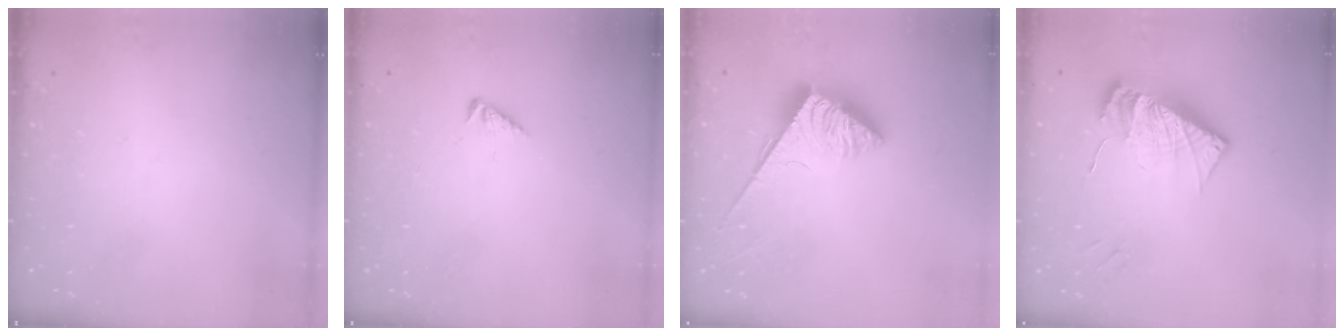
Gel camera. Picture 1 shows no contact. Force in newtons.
{"total": 2.1, "press": 2.1, "slide": 0.4}
{"total": 3.9, "press": 3.8, "slide": 0.6}
{"total": 14.2, "press": 14.2, "slide": 1.3}